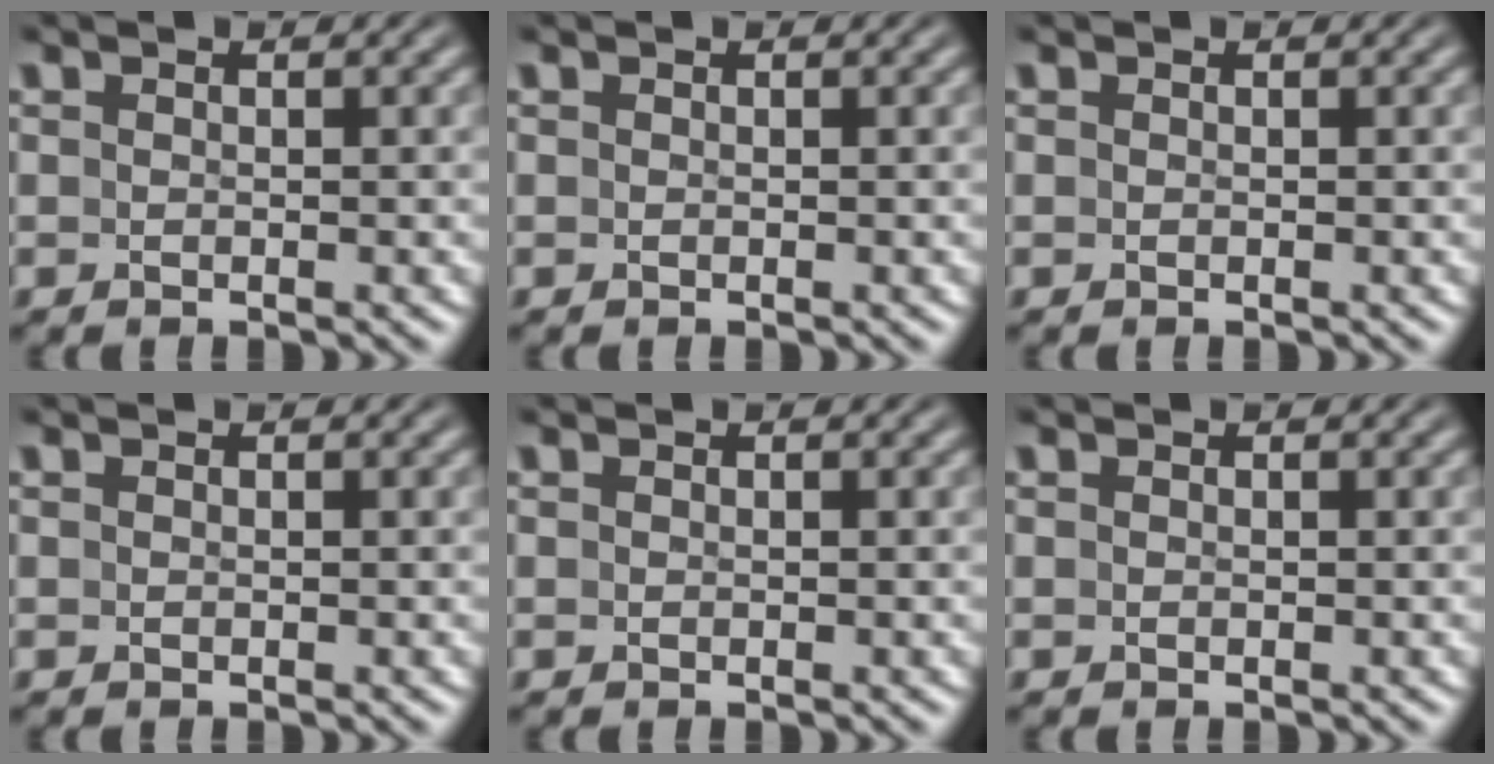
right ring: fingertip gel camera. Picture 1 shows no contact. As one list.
[{"total": 0.0}, {"total": 0.0}, {"total": 0.0}, {"total": 0.0}, {"total": 0.0}]